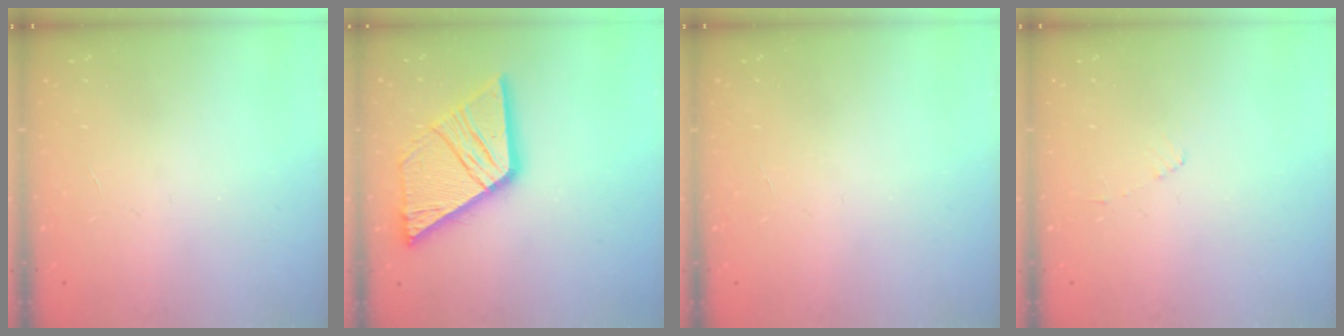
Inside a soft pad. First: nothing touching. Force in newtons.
{"total": 20.6, "press": 20.5, "slide": 2.3}
{"total": 0.0}
{"total": 4.0, "press": 3.9, "slide": 0.5}